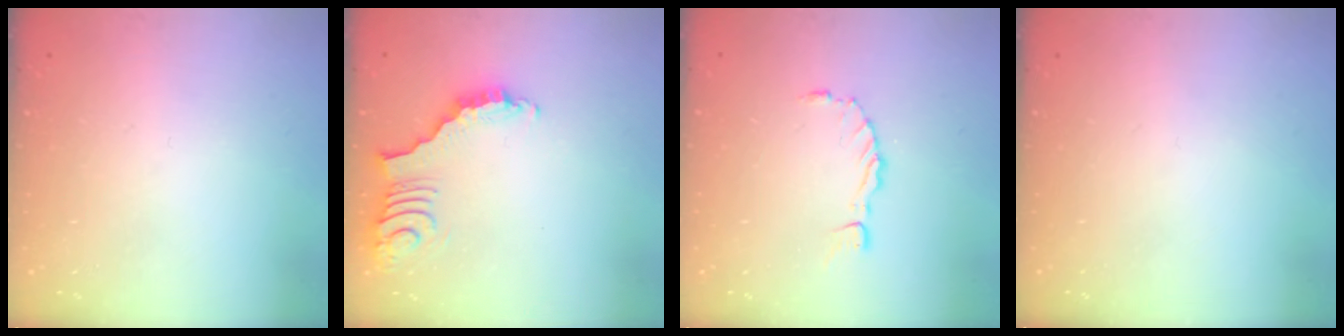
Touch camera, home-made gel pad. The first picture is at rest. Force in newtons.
{"total": 3.6, "press": 3.6, "slide": 0.7}
{"total": 0.6, "press": 0.6, "slide": 0.1}
{"total": 0.0}